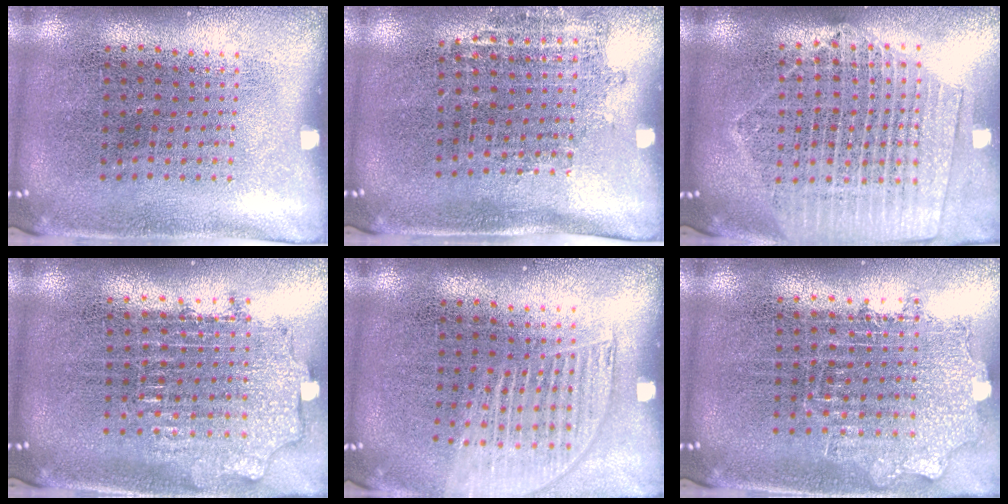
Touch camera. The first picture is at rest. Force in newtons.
{"total": 1.1, "press": 0.9, "slide": 0.7}
{"total": 1.9, "press": 1.7, "slide": 0.7}
{"total": 1.9, "press": 1.4, "slide": 1.3}
{"total": 1.5, "press": 1.3, "slide": 0.7}
{"total": 1.2, "press": 1.1, "slide": 0.5}